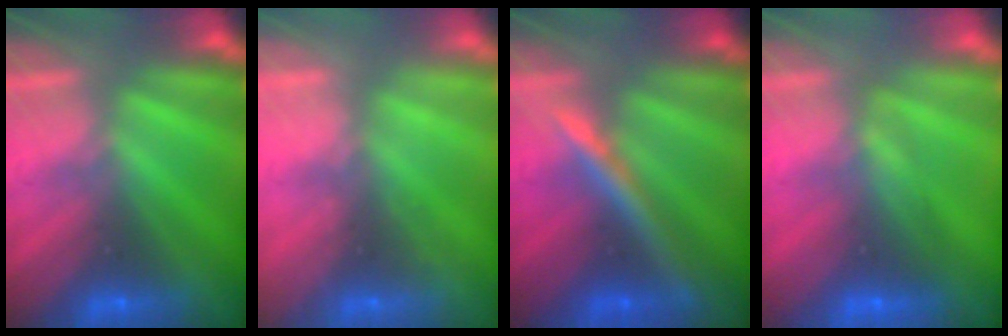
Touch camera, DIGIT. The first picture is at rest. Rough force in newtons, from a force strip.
{"total": 2.1}
{"total": 2.4}
{"total": 1.6}